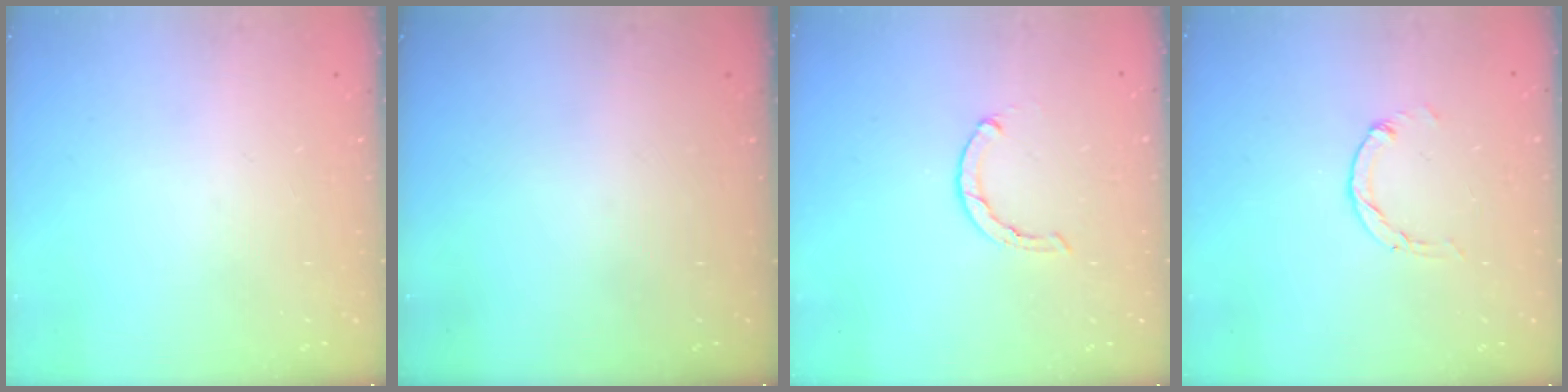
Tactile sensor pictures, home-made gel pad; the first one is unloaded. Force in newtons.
{"total": 0.0}
{"total": 0.7, "press": 0.6, "slide": 0.2}
{"total": 1.1, "press": 1.1, "slide": 0.2}